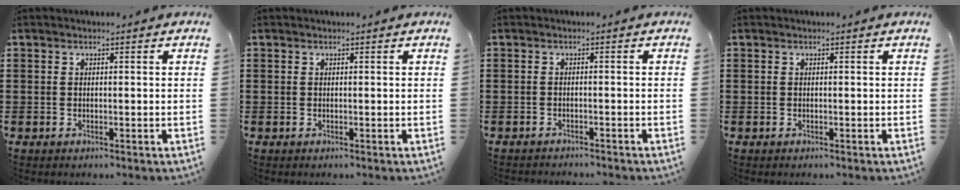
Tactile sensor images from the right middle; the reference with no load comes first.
{"total": 0.0}
{"total": 0.9, "force": [-0.9, 0.0, 0.0], "torque": [-0.001, 0.002, -0.021]}
{"total": 0.0}